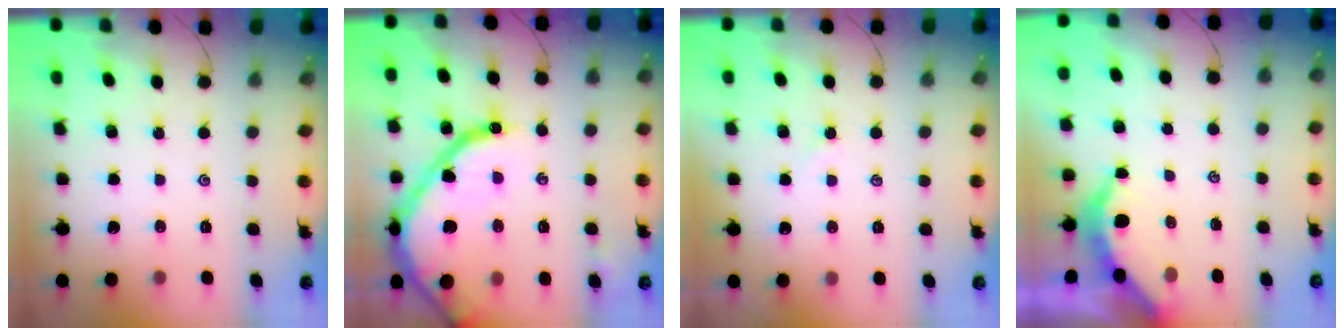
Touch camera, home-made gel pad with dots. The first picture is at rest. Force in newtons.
{"total": 21.7, "press": 21.6, "slide": 1.9}
{"total": 1.3, "press": 1.3, "slide": 0.3}
{"total": 3.6, "press": 3.6, "slide": 0.4}